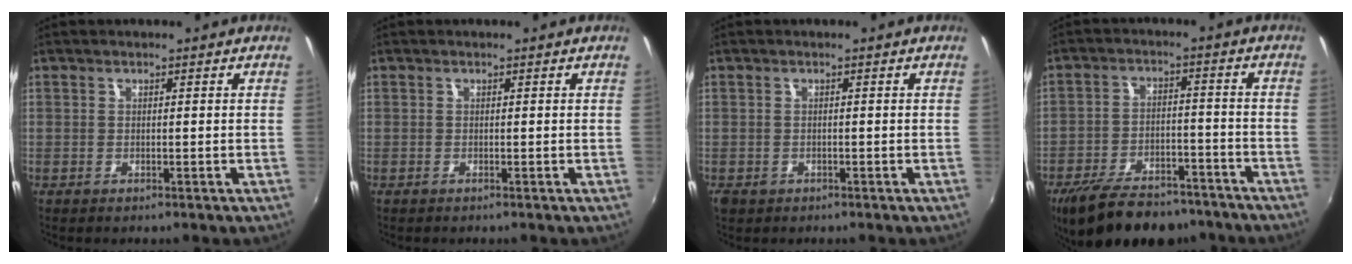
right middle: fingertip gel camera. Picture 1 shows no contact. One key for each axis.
{"total": 0.0}
{"total": 1.9, "fx": -0.9, "fy": 1.4, "fz": 0.8, "tx": -0.018, "ty": -0.006, "tz": -0.015}
{"total": 18.0, "fx": -14.2, "fy": 7.3, "fz": 8.3, "tx": -0.172, "ty": -0.008, "tz": -0.207}